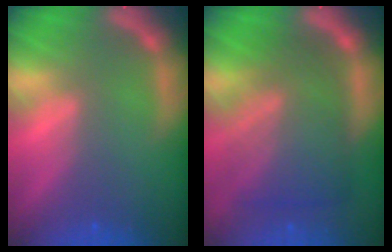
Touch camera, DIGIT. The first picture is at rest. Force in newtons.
{"total": 9.1}